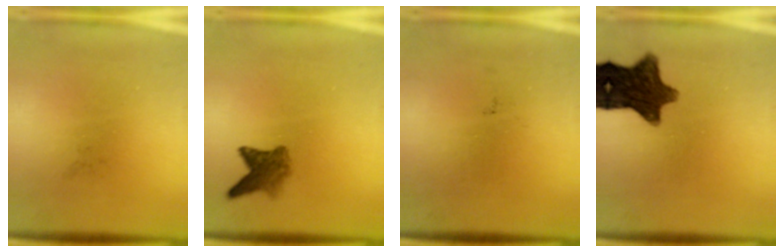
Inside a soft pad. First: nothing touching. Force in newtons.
{"total": 3.8}
{"total": 0.0}
{"total": 11.4}